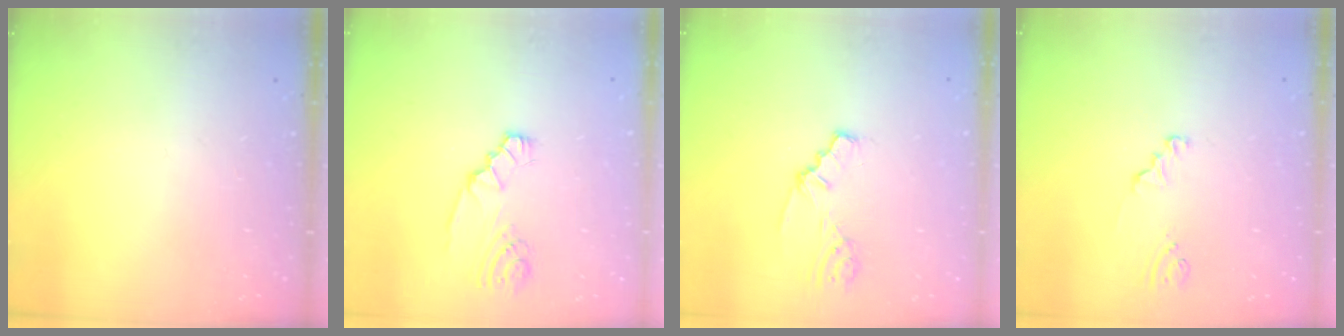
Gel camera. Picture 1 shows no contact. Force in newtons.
{"total": 4.0, "press": 4.0, "slide": 0.3}
{"total": 2.1, "press": 2.1, "slide": 0.2}
{"total": 1.5, "press": 1.5, "slide": 0.1}